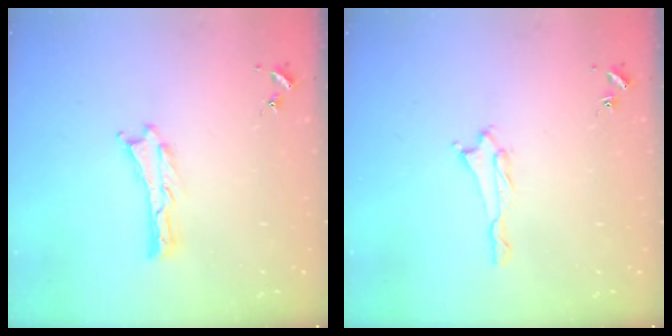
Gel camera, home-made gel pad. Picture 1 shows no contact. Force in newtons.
{"total": 1.3, "press": 1.3, "slide": 0.1}